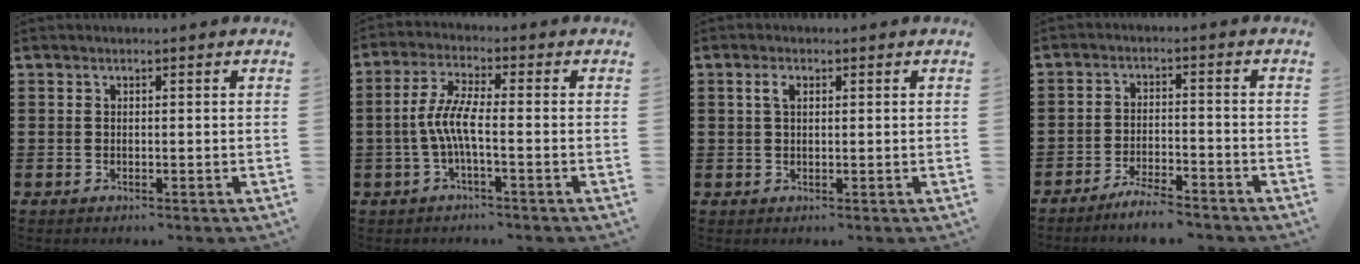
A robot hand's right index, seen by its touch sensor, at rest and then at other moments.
{"total": 5.8, "force": [-1.4, 1.1, 5.5], "torque": [-0.133, -0.011, -0.038]}
{"total": 1.9, "force": [0.6, 1.0, 1.5], "torque": [-0.034, 0.008, 0.010]}
{"total": 4.5, "force": [-4.4, 0.1, 1.2], "torque": [-0.030, 0.001, -0.089]}